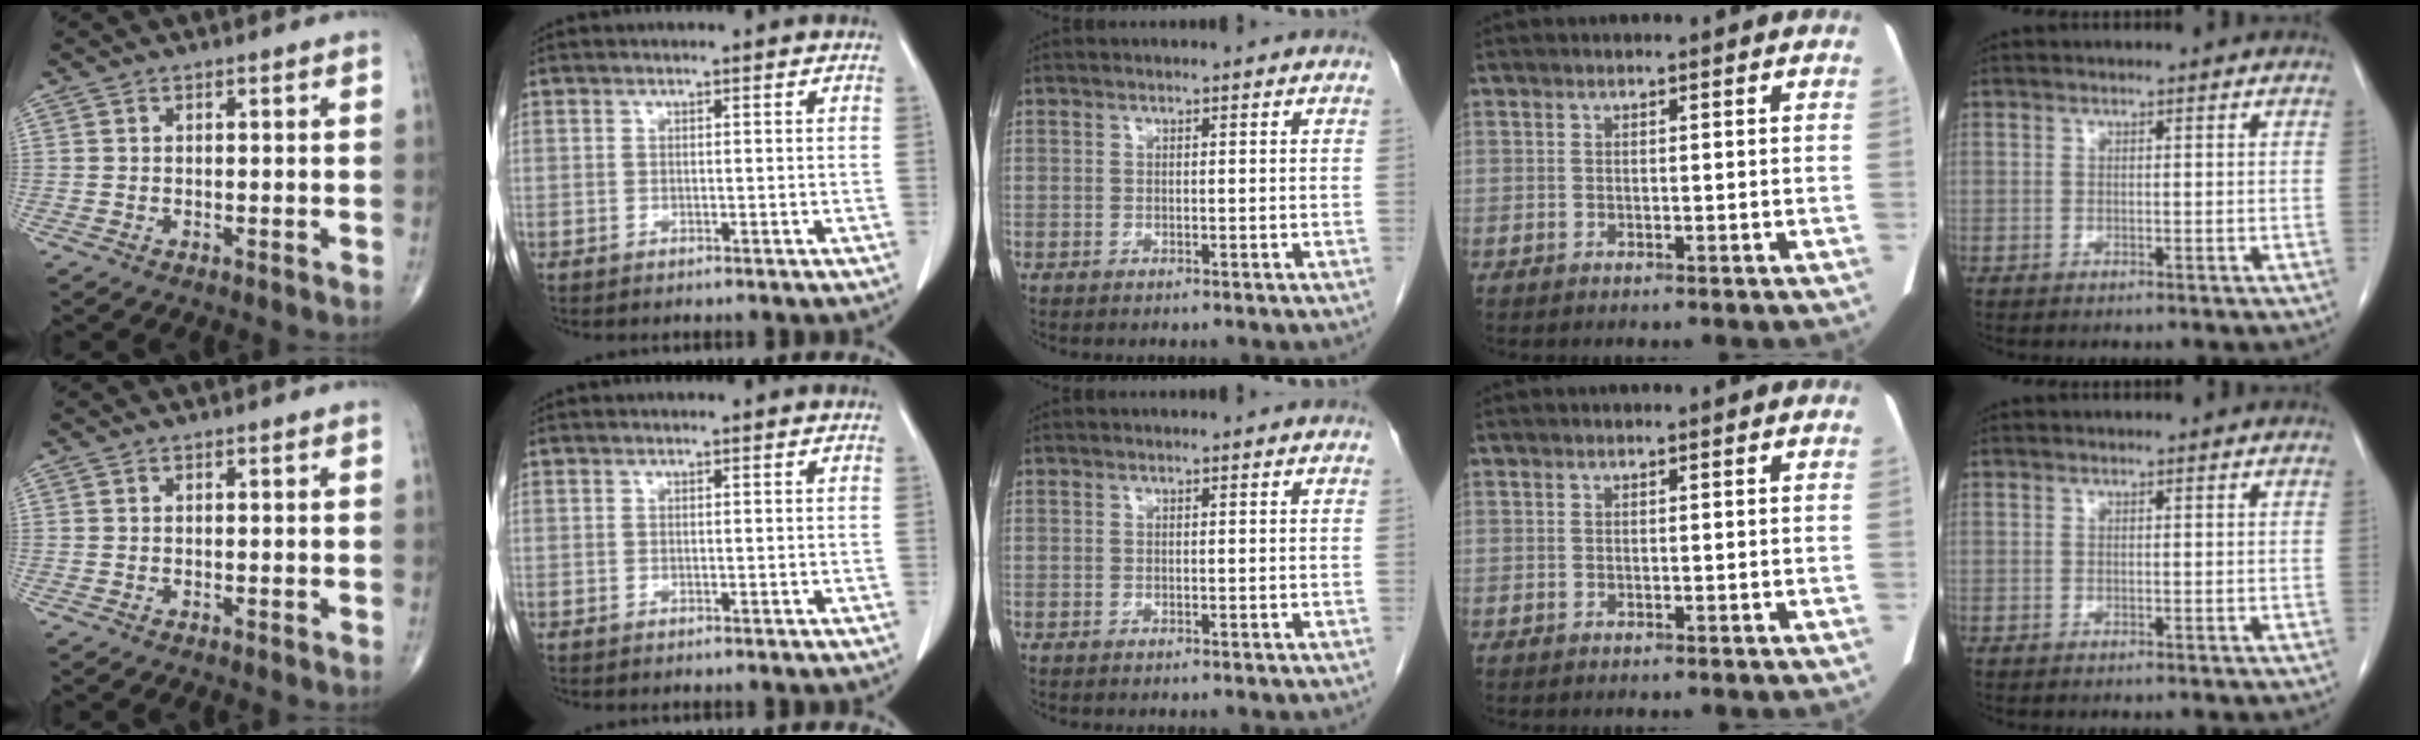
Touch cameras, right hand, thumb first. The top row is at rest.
{}